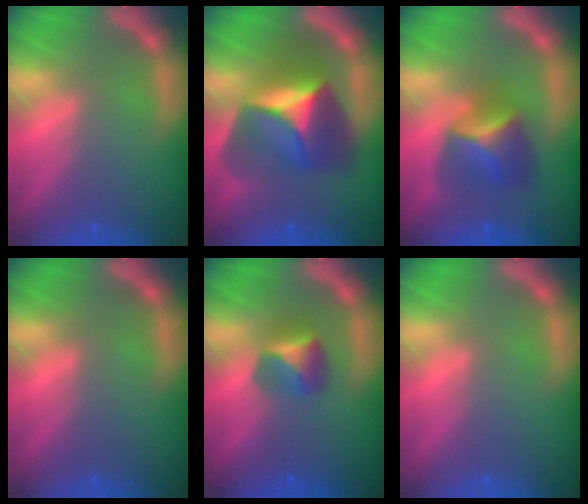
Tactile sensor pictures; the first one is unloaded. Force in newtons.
{"total": 8.5}
{"total": 4.9}
{"total": 0.0}
{"total": 2.9}
{"total": 0.0}